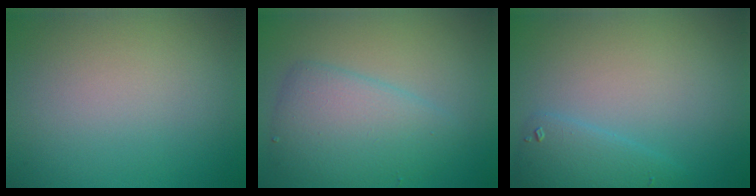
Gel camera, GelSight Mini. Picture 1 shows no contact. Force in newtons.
{"total": 4.8, "press": 4.8, "slide": 0.0}
{"total": 2.1, "press": 2.1, "slide": 0.2}